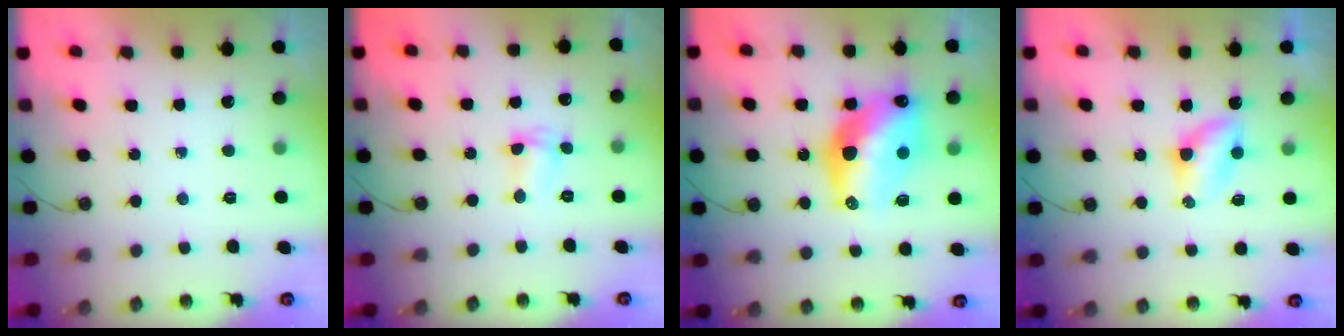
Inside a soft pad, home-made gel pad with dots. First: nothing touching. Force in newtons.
{"total": 2.6, "press": 2.6, "slide": 0.4}
{"total": 17.1, "press": 17.0, "slide": 1.4}
{"total": 4.3, "press": 4.3, "slide": 0.5}